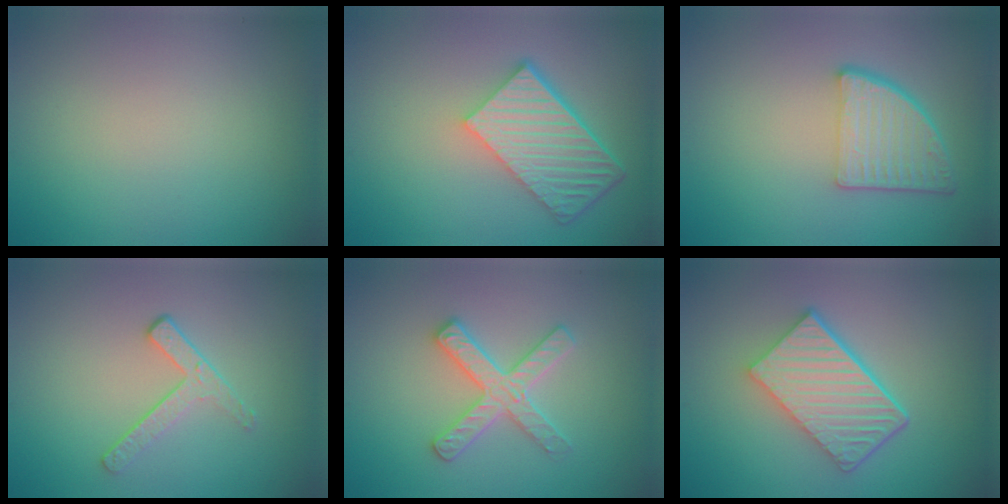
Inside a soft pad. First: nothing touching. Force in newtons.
{"total": 6.3, "press": 4.4, "slide": 4.5}
{"total": 5.1, "press": 3.7, "slide": 3.5}
{"total": 2.0, "press": 1.4, "slide": 1.5}
{"total": 2.9, "press": 2.9, "slide": 0.5}
{"total": 6.0, "press": 4.3, "slide": 4.2}